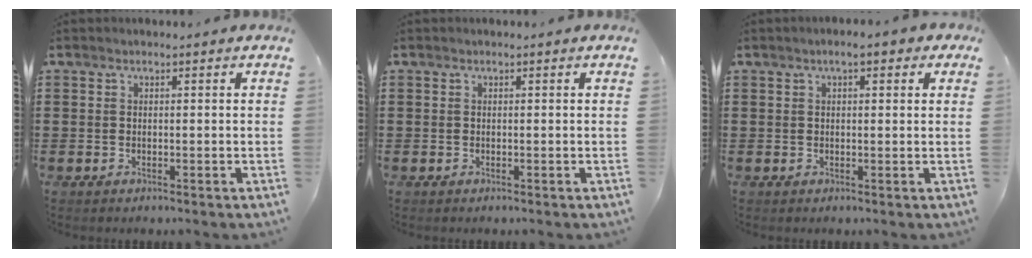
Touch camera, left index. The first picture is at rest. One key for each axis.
{"total": 0.0}
{"total": 2.7, "fx": 1.3, "fy": 0.7, "fz": 2.3, "tx": -0.047, "ty": 0.006, "tz": 0.020}